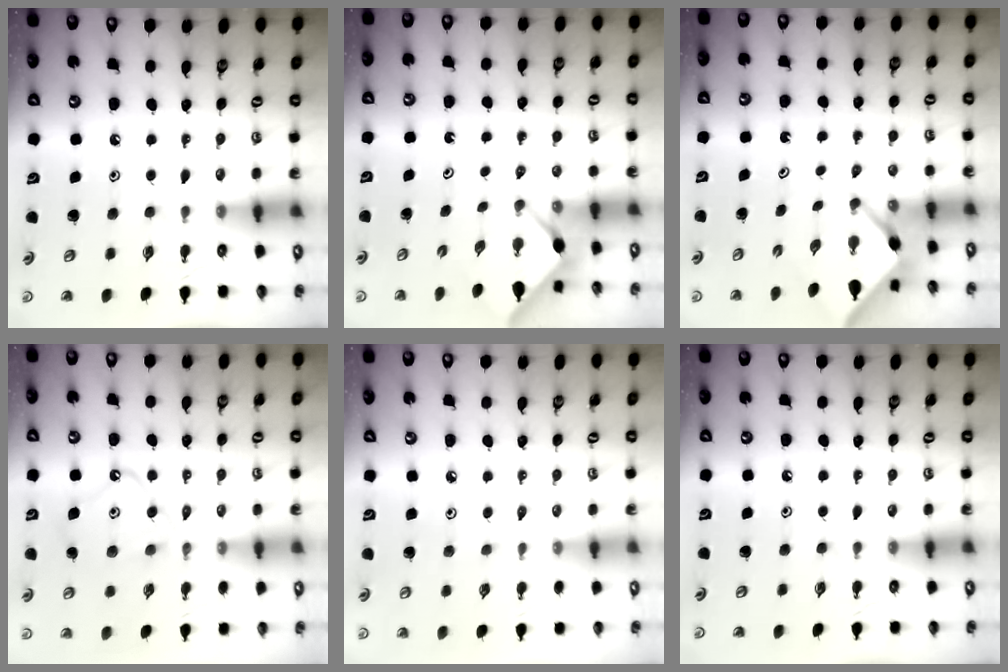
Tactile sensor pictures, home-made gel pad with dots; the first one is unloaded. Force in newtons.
{"total": 3.0, "press": 3.0, "slide": 0.4}
{"total": 3.1, "press": 3.1, "slide": 0.3}
{"total": 11.2, "press": 11.1, "slide": 1.1}
{"total": 2.7, "press": 2.6, "slide": 0.6}
{"total": 0.0}